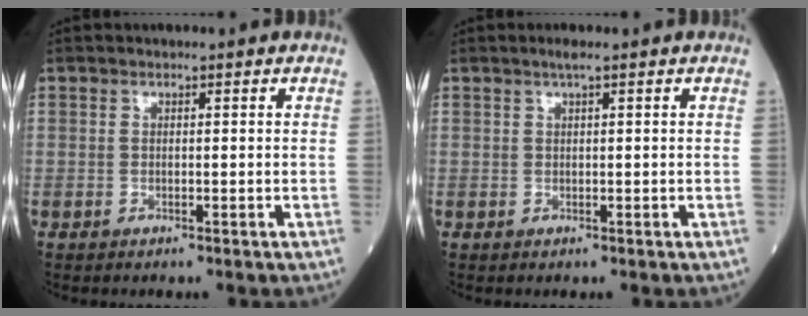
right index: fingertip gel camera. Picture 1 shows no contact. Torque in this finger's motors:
{"motor_torque": [0.16, 0.08, 0.09, 0.03]}